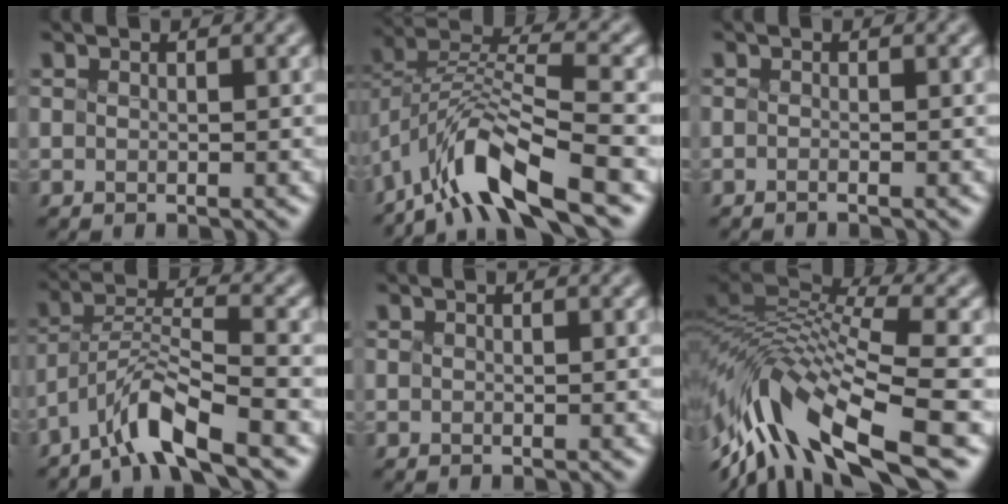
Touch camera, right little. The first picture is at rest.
{"total": 10.0, "force": [-6.0, 2.7, 7.5], "torque": [-0.136, 0.009, -0.126]}
{"total": 0.7, "force": [-0.4, 0.1, 0.5], "torque": [-0.006, -0.006, -0.011]}
{"total": 5.9, "force": [-4.3, 0.8, 4.0], "torque": [-0.074, 0.006, -0.090]}
{"total": 0.0}
{"total": 11.3, "force": [-4.4, 4.2, 9.5], "torque": [-0.183, 0.023, -0.079]}